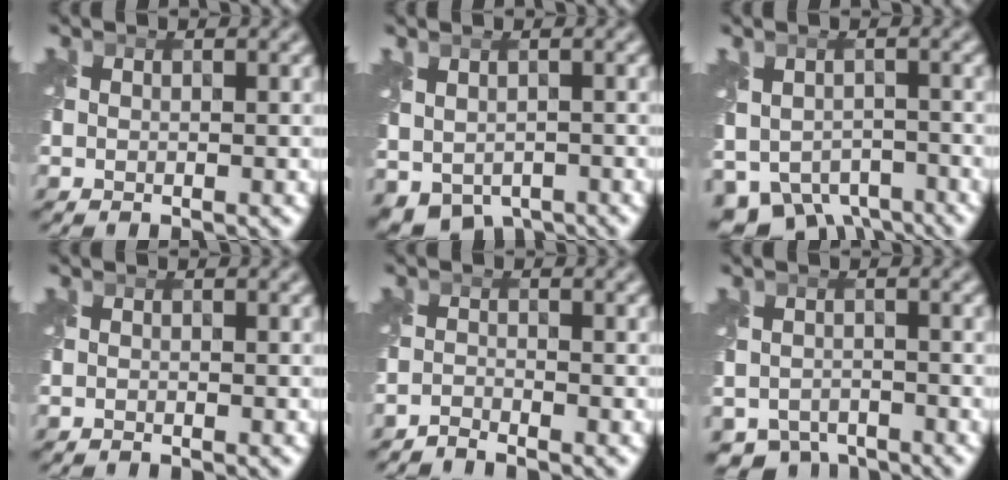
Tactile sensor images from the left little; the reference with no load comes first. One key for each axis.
{"total": 3.9, "fx": -1.3, "fy": 2.9, "fz": 2.3, "tx": -0.045, "ty": -0.011, "tz": -0.006}
{"total": 6.2, "fx": -3.7, "fy": 4.3, "fz": 2.5, "tx": -0.045, "ty": -0.019, "tz": -0.045}
{"total": 0.0}
{"total": 1.1, "fx": -1.1, "fy": 0.0, "fz": 0.0, "tx": 0.000, "ty": 0.004, "tz": -0.027}
{"total": 2.9, "fx": -2.3, "fy": 1.8, "fz": 0.3, "tx": 0.002, "ty": -0.006, "tz": -0.038}